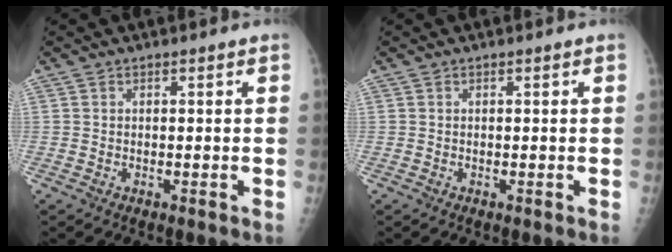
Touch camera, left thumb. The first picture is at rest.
{"total": 0.0}